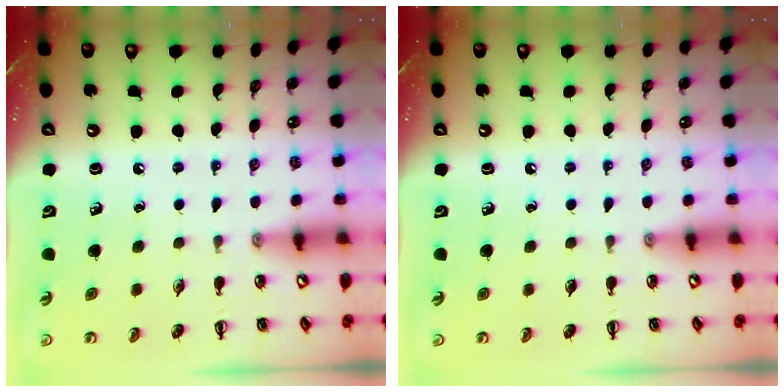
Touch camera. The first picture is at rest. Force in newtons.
{"total": 0.0}